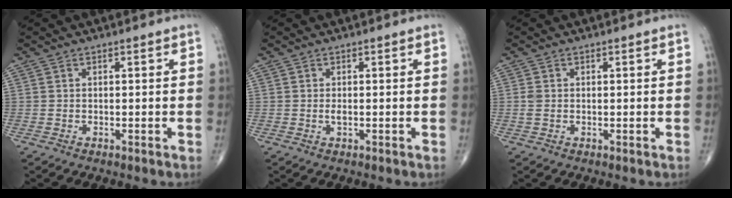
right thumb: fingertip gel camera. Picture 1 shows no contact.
{"total": 0.8, "force": [-0.1, 0.3, 0.8], "torque": [-0.016, -0.002, -0.002]}
{"total": 1.4, "force": [0.1, 1.0, 1.0], "torque": [-0.031, 0.006, 0.002]}